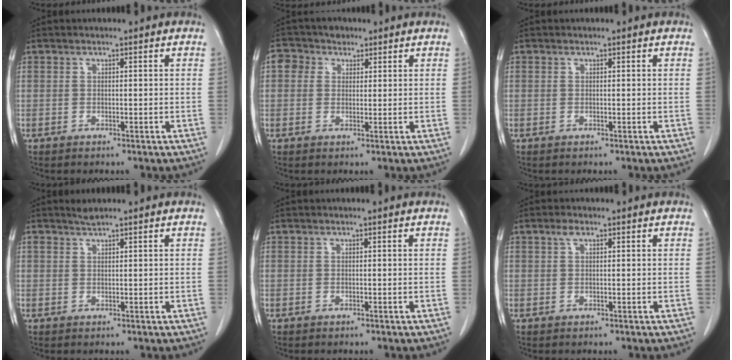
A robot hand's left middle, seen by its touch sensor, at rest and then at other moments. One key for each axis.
{"total": 3.8, "fx": 1.8, "fy": 3.3, "fz": 1.1, "tx": -0.026, "ty": 0.023, "tz": 0.034}
{"total": 0.0}
{"total": 1.3, "fx": 1.2, "fy": -0.1, "fz": 0.4, "tx": -0.011, "ty": 0.005, "tz": 0.027}
{"total": 0.0}
{"total": 1.4, "fx": 0.8, "fy": 0.6, "fz": 1.0, "tx": -0.020, "ty": 0.009, "tz": 0.013}